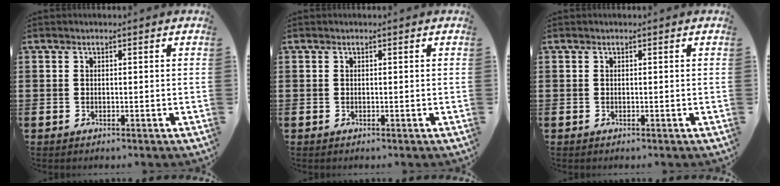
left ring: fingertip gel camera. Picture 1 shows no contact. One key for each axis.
{"total": 0.0}
{"total": 0.0}